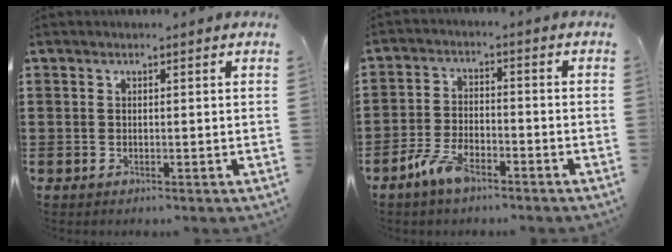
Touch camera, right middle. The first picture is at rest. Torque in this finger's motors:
{"motor_torque": [1.44, 0.70, 0.08, 0.05]}